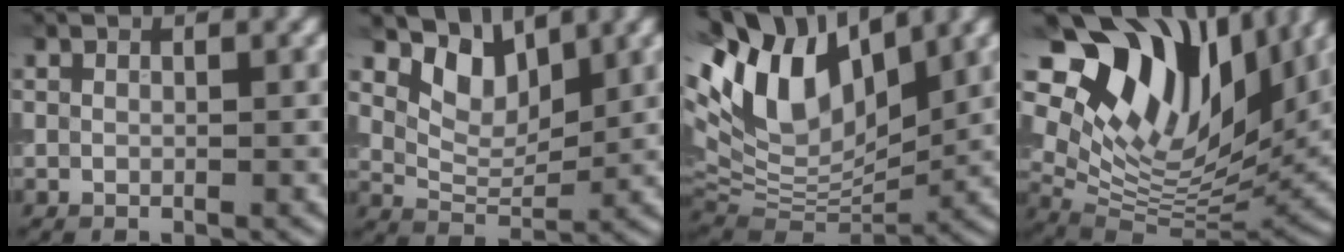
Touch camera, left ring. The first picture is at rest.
{"total": 4.4, "force": [2.9, 2.3, 2.4], "torque": [-0.049, -0.008, 0.048]}
{"total": 11.9, "force": [5.2, 6.8, 8.3], "torque": [-0.171, 0.025, 0.088]}
{"total": 15.6, "force": [8.7, 8.1, 10.1], "torque": [-0.185, 0.031, 0.159]}